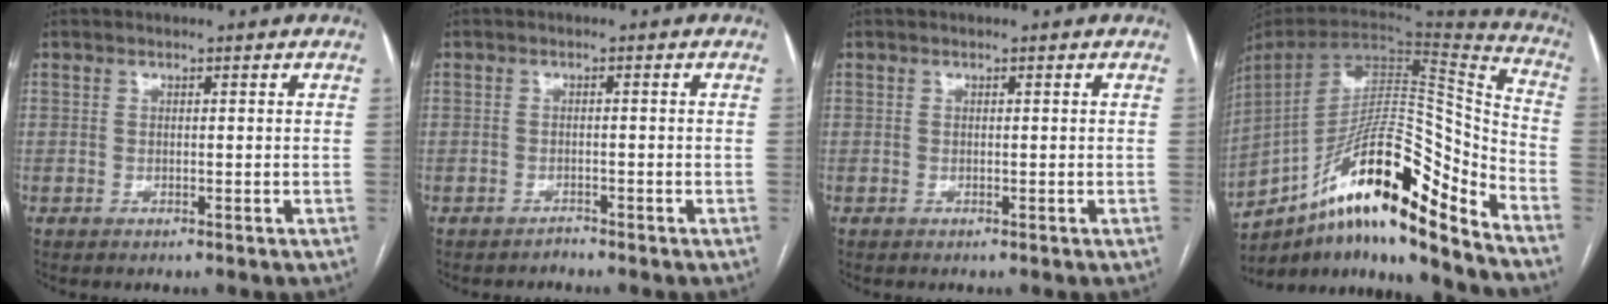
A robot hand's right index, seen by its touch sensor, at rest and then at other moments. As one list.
[{"total": 1.0, "force": [-0.9, 0.2, -0.2], "torque": [0.006, -0.002, -0.017]}, {"total": 0.0}, {"total": 23.6, "force": [-15.8, 3.2, 17.2], "torque": [-0.280, 0.021, -0.271]}]